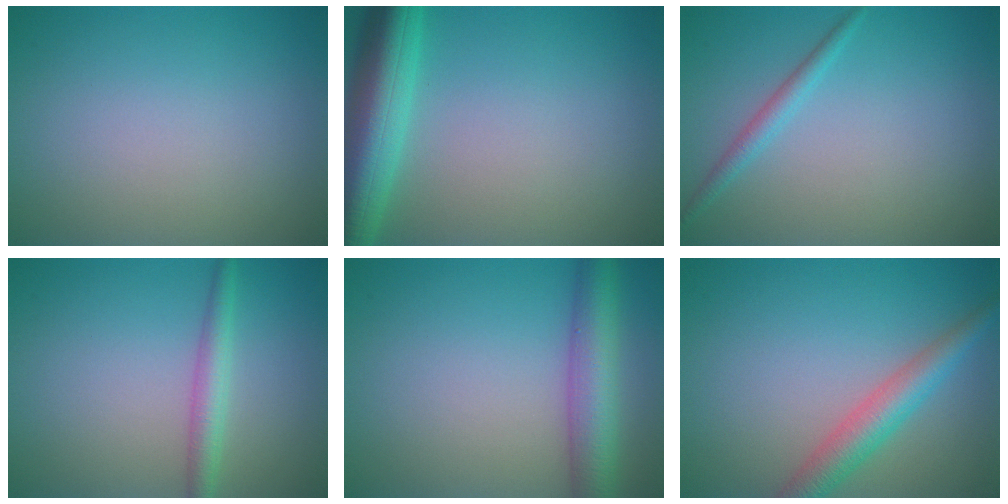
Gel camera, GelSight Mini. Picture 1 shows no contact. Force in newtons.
{"total": 7.5, "press": 7.5, "slide": 0.4}
{"total": 1.5, "press": 1.5, "slide": 0.1}
{"total": 2.4, "press": 2.4, "slide": 0.0}
{"total": 5.3, "press": 5.3, "slide": 0.2}
{"total": 4.0, "press": 4.0, "slide": 0.1}